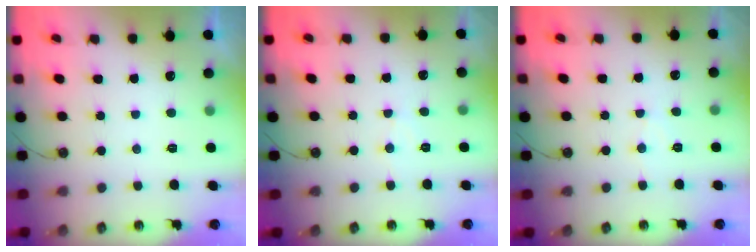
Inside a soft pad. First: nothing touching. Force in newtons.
{"total": 4.7, "press": 4.6, "slide": 0.7}
{"total": 4.7, "press": 4.6, "slide": 0.7}